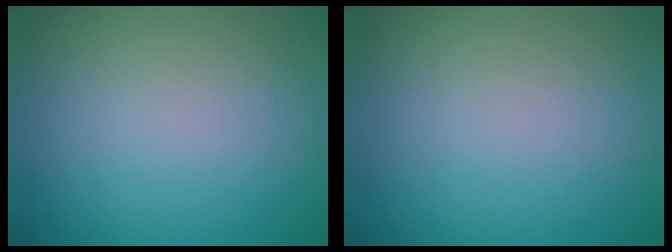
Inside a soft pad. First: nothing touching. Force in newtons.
{"total": 0.0}